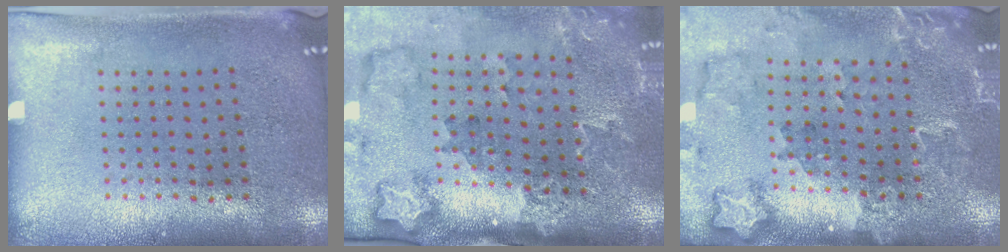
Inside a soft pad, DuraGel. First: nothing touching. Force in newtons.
{"total": 2.1, "press": 2.0, "slide": 0.7}
{"total": 1.8, "press": 1.8, "slide": 0.2}